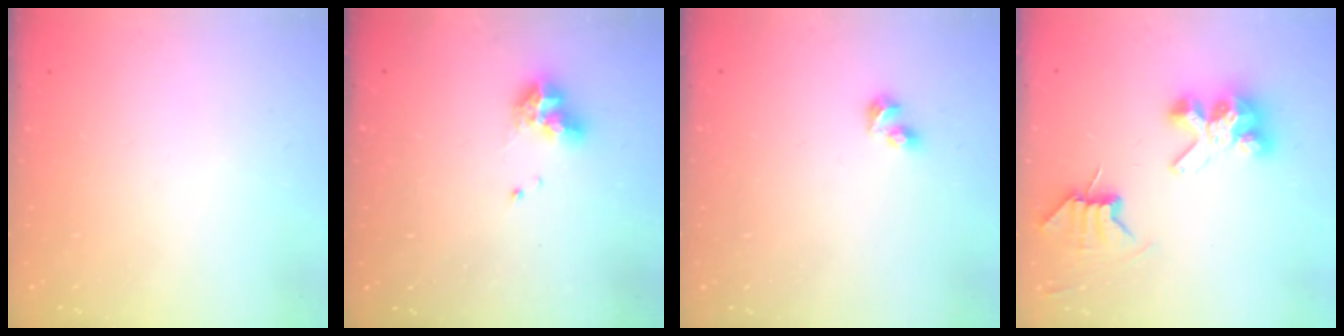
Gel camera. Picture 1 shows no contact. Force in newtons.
{"total": 8.2, "press": 8.1, "slide": 1.2}
{"total": 3.8, "press": 3.8, "slide": 0.3}
{"total": 7.1, "press": 7.1, "slide": 0.7}